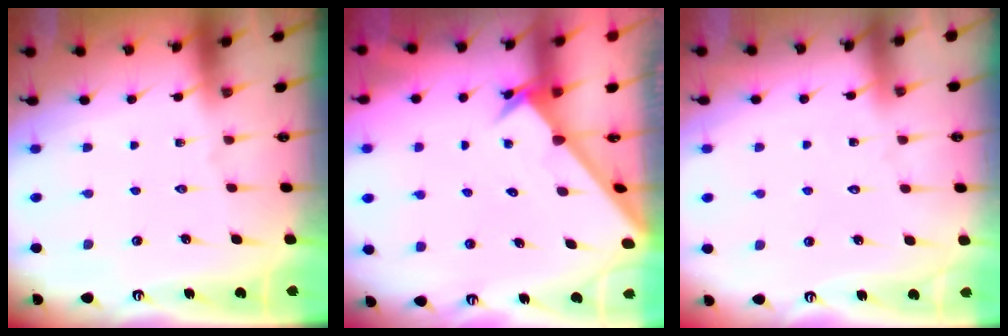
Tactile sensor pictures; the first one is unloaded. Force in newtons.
{"total": 2.4, "press": 2.4, "slide": 0.2}
{"total": 4.8, "press": 4.8, "slide": 0.4}